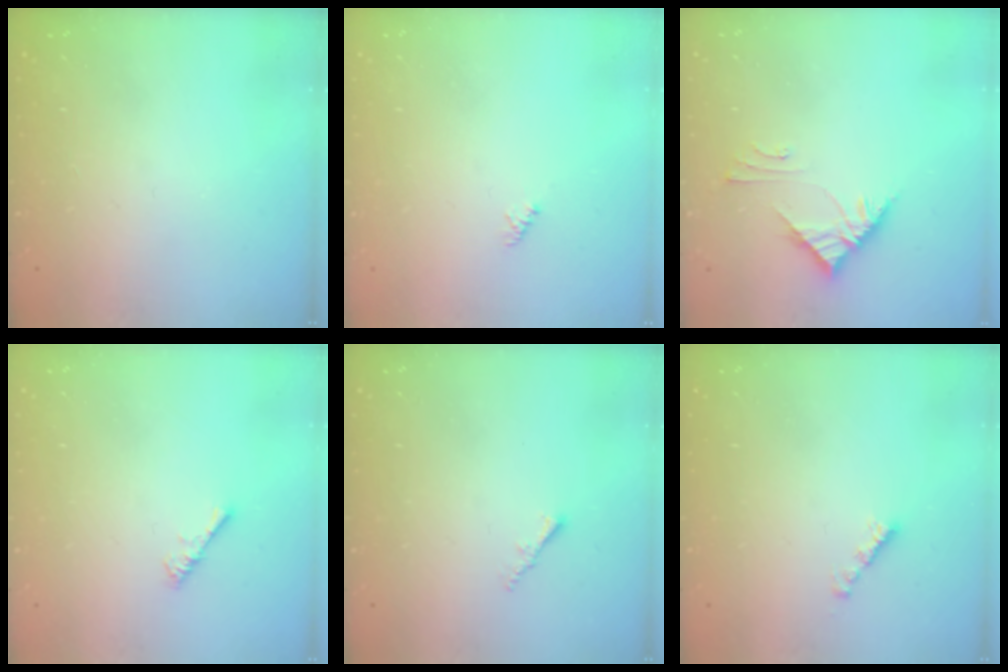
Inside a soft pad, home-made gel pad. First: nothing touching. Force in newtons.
{"total": 1.1, "press": 1.1, "slide": 0.3}
{"total": 6.2, "press": 6.2, "slide": 0.1}
{"total": 0.8, "press": 0.8, "slide": 0.3}
{"total": 1.2, "press": 1.1, "slide": 0.4}
{"total": 2.1, "press": 2.1, "slide": 0.3}